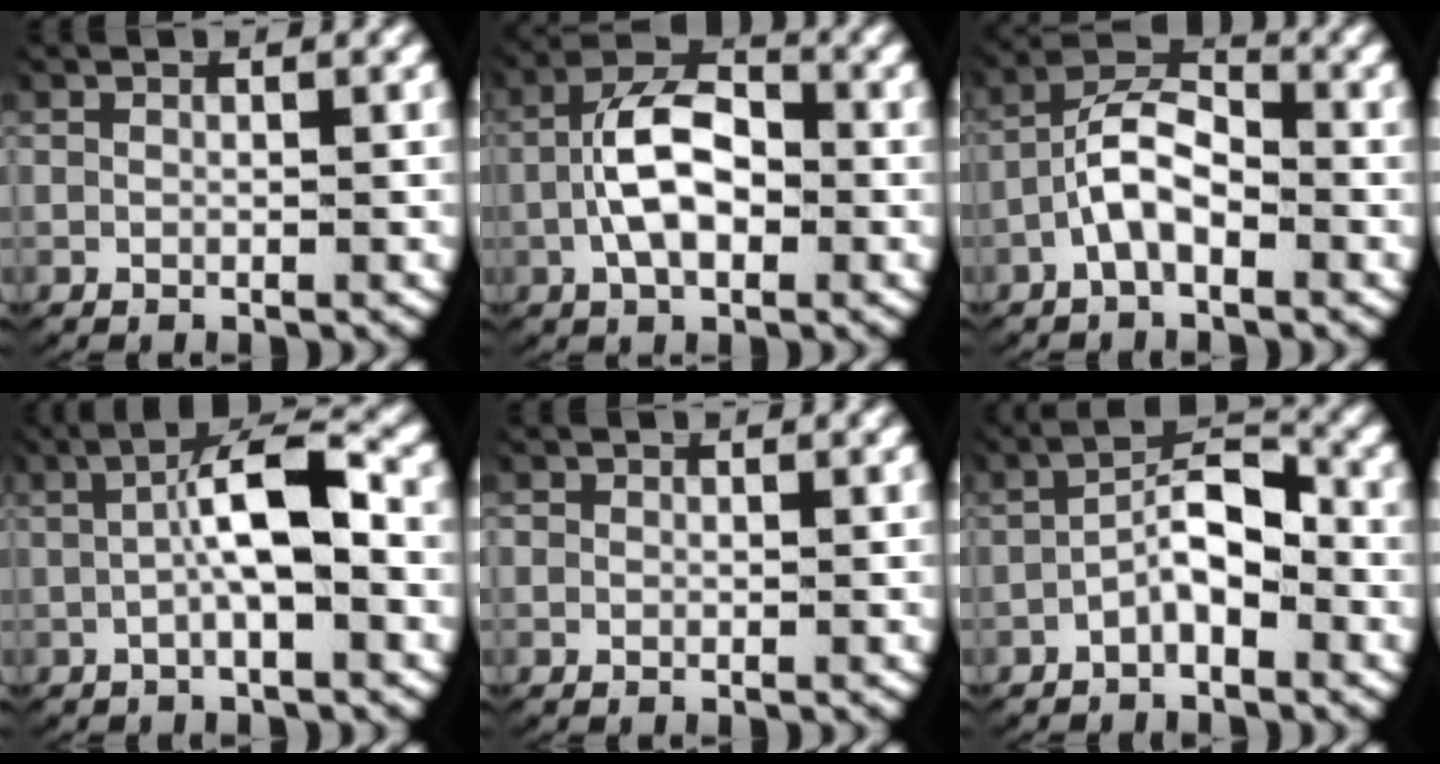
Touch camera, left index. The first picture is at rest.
{"total": 6.3, "force": [-0.6, 3.6, 5.1], "torque": [-0.091, 0.000, -0.014]}
{"total": 5.3, "force": [-0.9, 3.5, 3.9], "torque": [-0.057, 0.000, -0.029]}
{"total": 4.9, "force": [0.0, 1.2, 4.8], "torque": [-0.079, 0.011, -0.004]}
{"total": 0.7, "force": [0.1, 0.6, 0.1], "torque": [-0.005, -0.004, 0.002]}
{"total": 4.9, "force": [-1.4, 2.7, 3.8], "torque": [-0.060, -0.003, -0.026]}